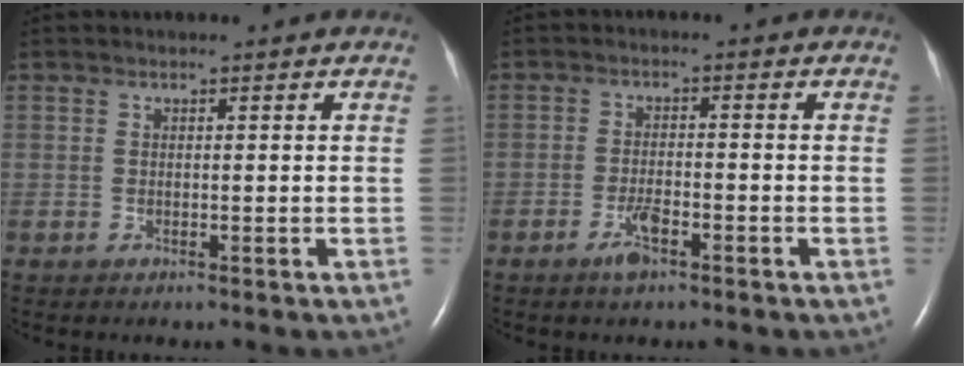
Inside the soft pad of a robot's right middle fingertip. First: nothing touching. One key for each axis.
{"total": 3.2, "fx": -2.1, "fy": 0.7, "fz": 2.4, "tx": -0.053, "ty": -0.001, "tz": -0.039}